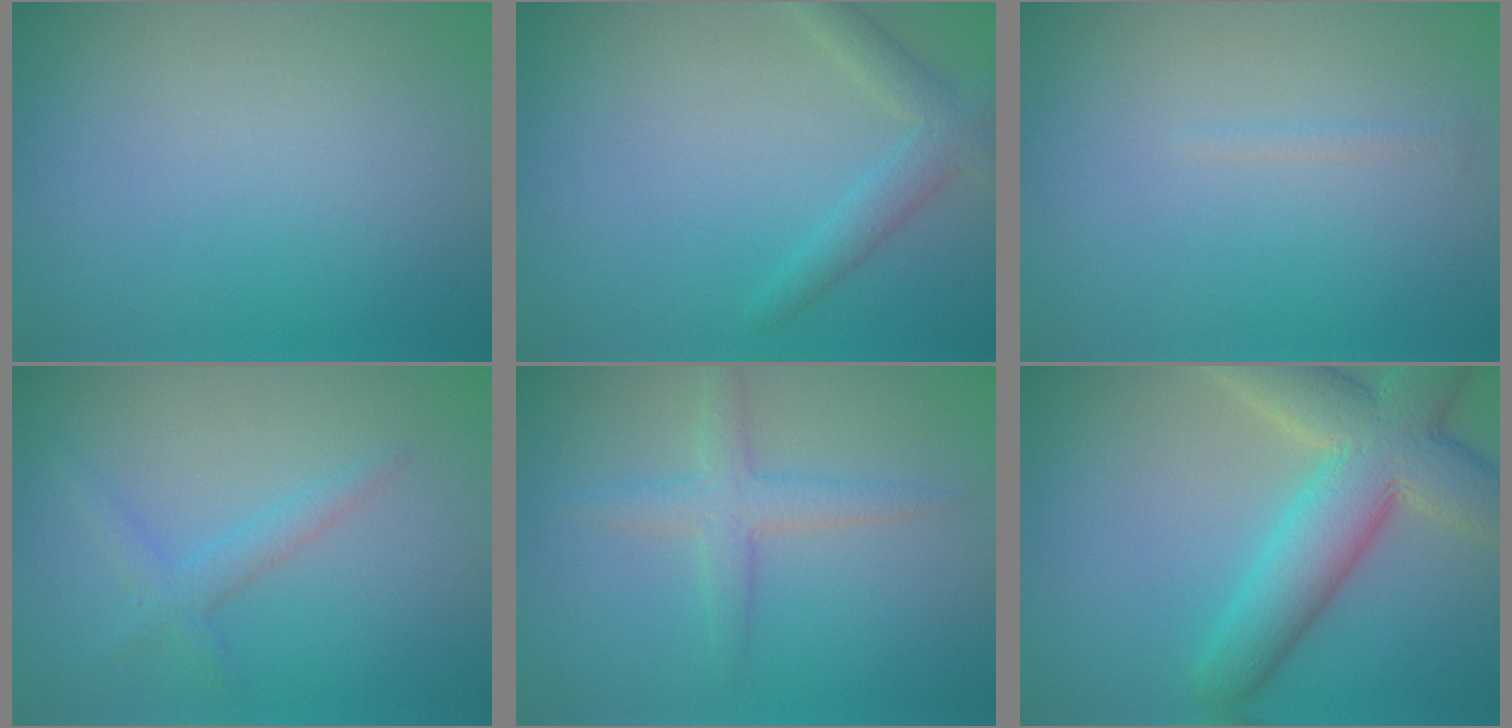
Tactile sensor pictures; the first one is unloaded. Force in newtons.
{"total": 2.6, "press": 2.6, "slide": 0.1}
{"total": 0.5, "press": 0.5, "slide": 0.0}
{"total": 2.0, "press": 2.0, "slide": 0.2}
{"total": 2.7, "press": 2.7, "slide": 0.1}
{"total": 9.1, "press": 9.0, "slide": 0.5}